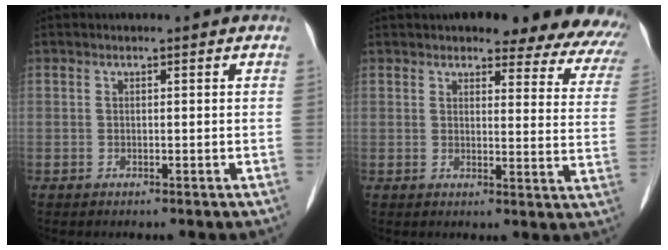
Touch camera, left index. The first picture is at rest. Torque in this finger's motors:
{"motor_torque": [1.07, -1.07, 0.41, 0.06]}